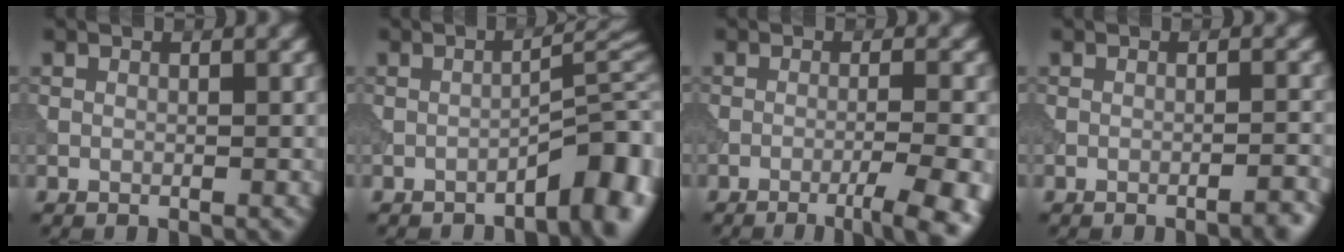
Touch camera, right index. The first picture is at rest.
{"total": 5.4, "force": [-3.0, 1.0, 4.4], "torque": [-0.059, 0.019, -0.044]}
{"total": 6.2, "force": [-3.2, 1.5, 5.1], "torque": [-0.061, 0.002, -0.042]}
{"total": 2.1, "force": [-1.5, 0.4, 1.5], "torque": [-0.011, 0.008, -0.027]}